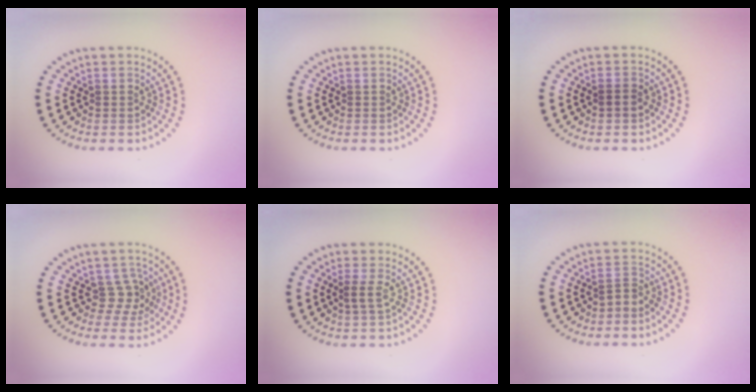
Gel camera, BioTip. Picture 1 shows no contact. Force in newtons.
{"total": 0.0}
{"total": 0.9, "press": 0.9, "slide": 0.1}
{"total": 2.1, "press": 1.5, "slide": 1.4}
{"total": 1.4, "press": 1.0, "slide": 1.0}
{"total": 1.1, "press": 0.3, "slide": 1.0}